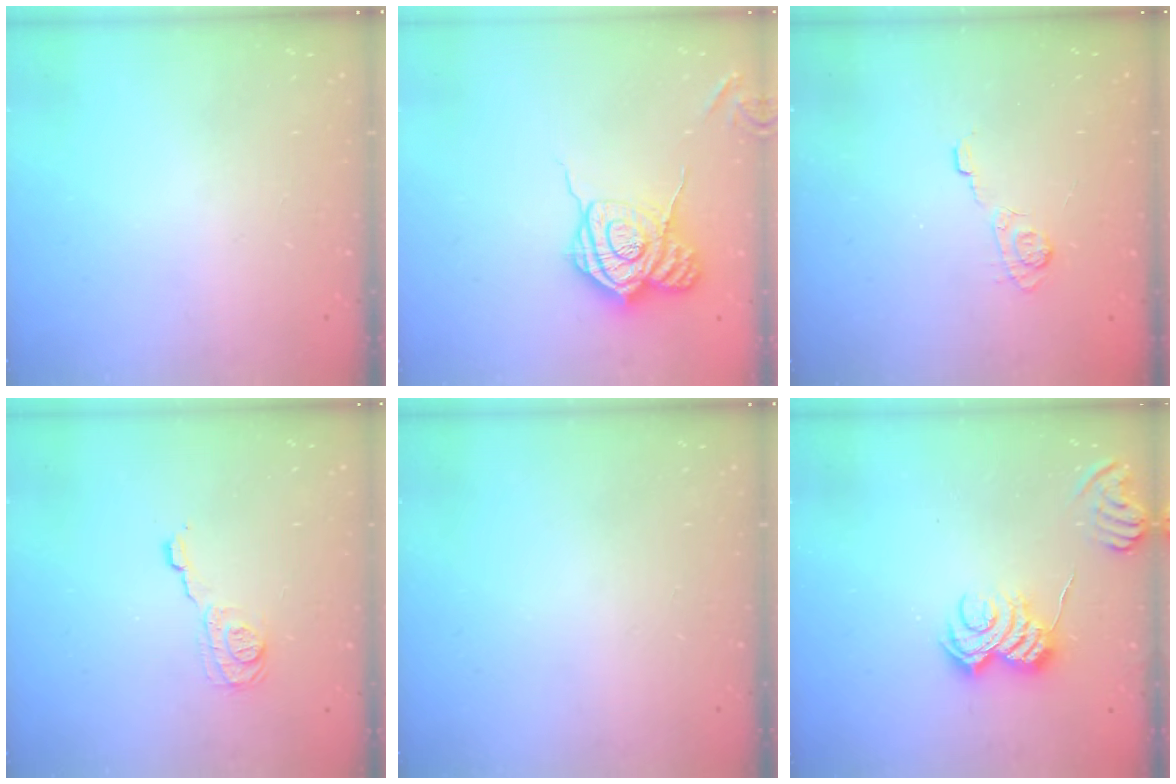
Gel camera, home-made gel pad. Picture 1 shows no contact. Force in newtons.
{"total": 14.2, "press": 14.1, "slide": 0.8}
{"total": 4.2, "press": 3.8, "slide": 1.6}
{"total": 8.4, "press": 8.4, "slide": 0.3}
{"total": 0.0}
{"total": 5.4, "press": 5.3, "slide": 1.0}